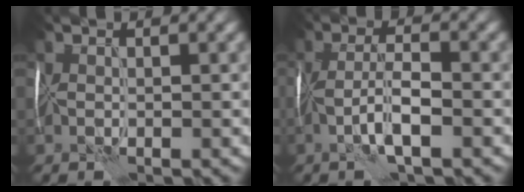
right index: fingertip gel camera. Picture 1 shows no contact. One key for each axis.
{"total": 3.4, "fx": -1.1, "fy": 0.7, "fz": 3.2, "tx": -0.064, "ty": 0.006, "tz": -0.026}